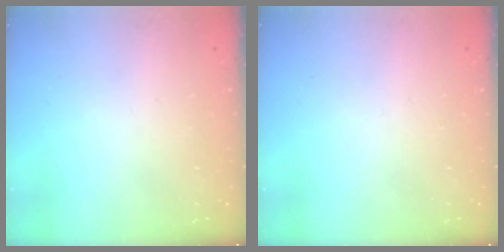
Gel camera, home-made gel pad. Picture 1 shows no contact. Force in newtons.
{"total": 0.0}